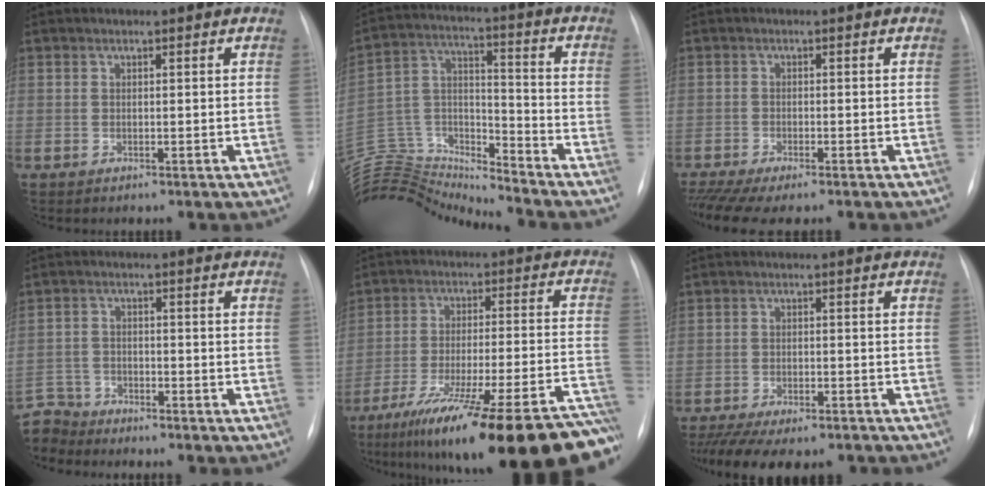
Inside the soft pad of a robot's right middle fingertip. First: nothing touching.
{"total": 17.2, "force": [-17.0, 0.6, 1.9], "torque": [-0.040, 0.053, -0.305]}
{"total": 7.8, "force": [-6.5, 1.1, 4.3], "torque": [-0.071, -0.012, -0.099]}
{"total": 6.4, "force": [-6.0, 2.0, -0.6], "torque": [0.012, 0.005, -0.120]}
{"total": 29.4, "force": [-23.0, 2.2, 18.3], "torque": [-0.203, -0.023, -0.329]}
{"total": 13.7, "force": [-11.0, 4.6, 6.8], "torque": [-0.144, -0.014, -0.151]}